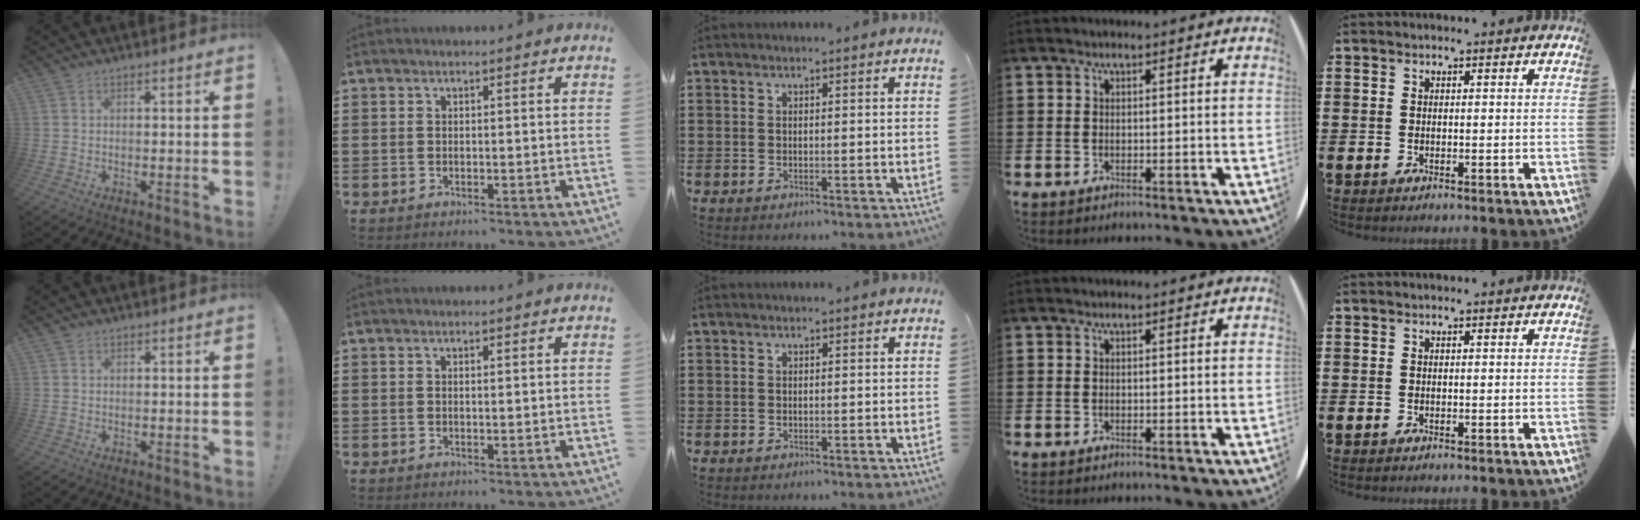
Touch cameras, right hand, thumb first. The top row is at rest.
{"thumb": {"total": 0.7, "force": [0.4, 0.5, 0.0], "torque": [0.007, -0.002, 0.007]}, "index": {"total": 0.6, "force": [0.2, 0.2, 0.5], "torque": [-0.011, 0.000, 0.005]}}